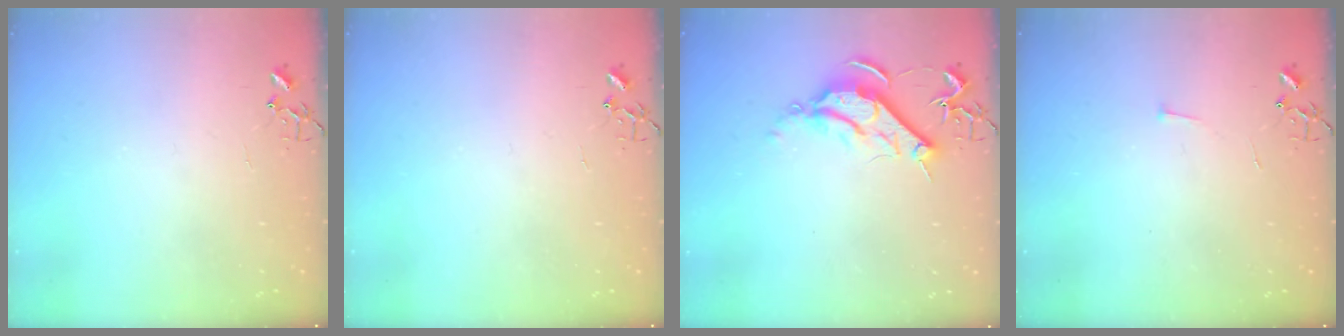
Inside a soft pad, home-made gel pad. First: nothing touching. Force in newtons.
{"total": 0.0}
{"total": 9.3, "press": 9.3, "slide": 0.6}
{"total": 3.0, "press": 2.9, "slide": 0.3}